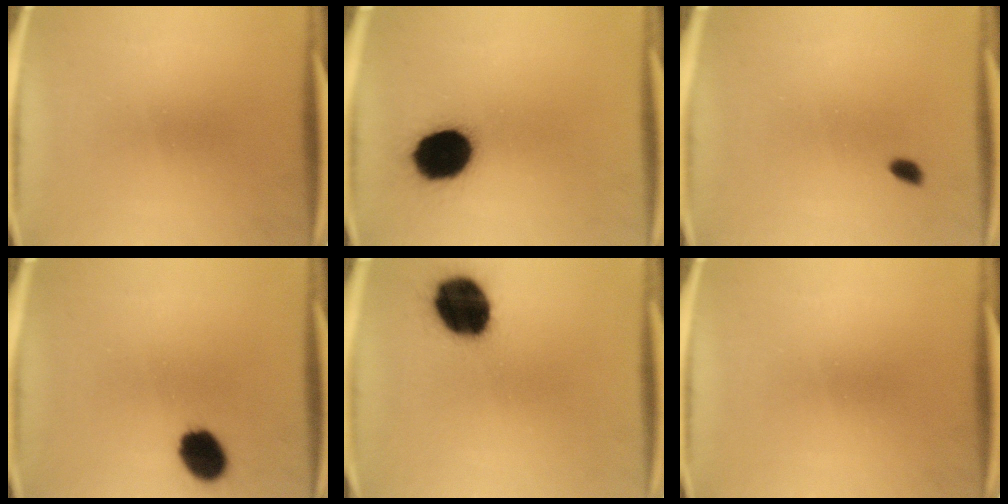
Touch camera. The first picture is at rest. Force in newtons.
{"total": 16.2}
{"total": 1.4}
{"total": 8.4}
{"total": 16.8}
{"total": 0.0}